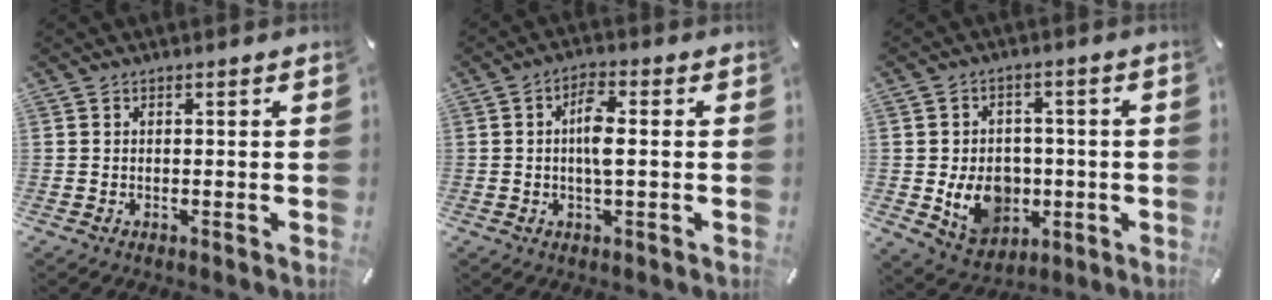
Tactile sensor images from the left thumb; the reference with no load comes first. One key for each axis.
{"total": 5.8, "fx": 0.2, "fy": 1.9, "fz": 5.5, "tx": -0.112, "ty": 0.005, "tz": 0.000}
{"total": 11.4, "fx": -2.3, "fy": 9.5, "fz": 6.0, "tx": -0.105, "ty": 0.016, "tz": -0.032}